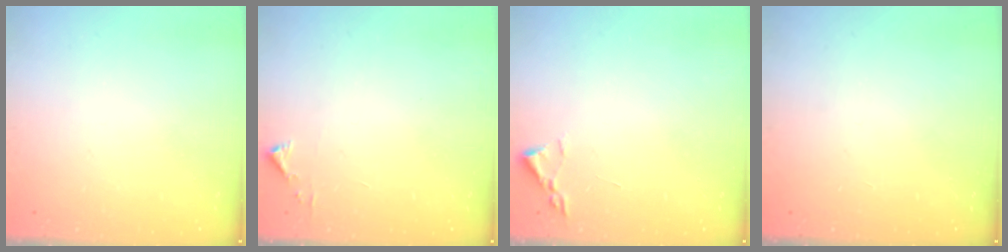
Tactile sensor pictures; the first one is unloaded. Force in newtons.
{"total": 2.3, "press": 2.3, "slide": 0.2}
{"total": 1.8, "press": 1.8, "slide": 0.3}
{"total": 0.0}